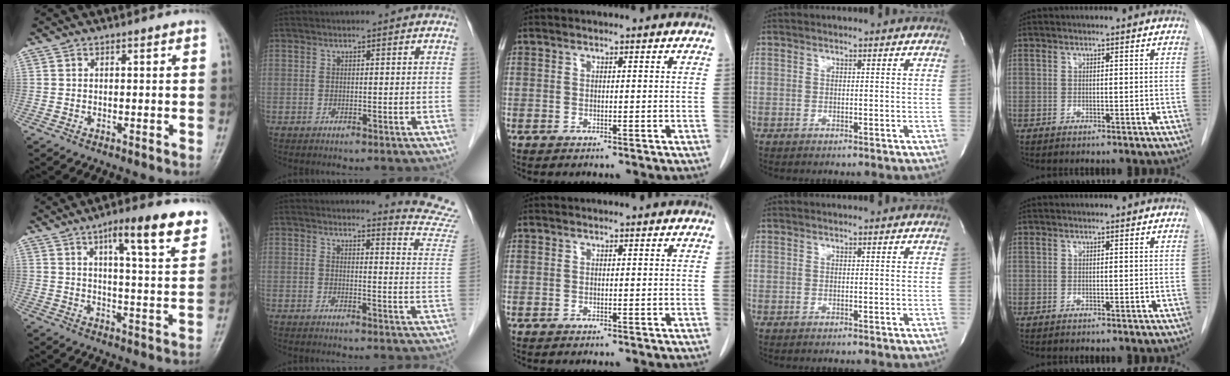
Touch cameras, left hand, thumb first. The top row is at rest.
{"thumb": {"total": 10.6, "force": [6.8, 2.0, 7.9], "torque": [-0.092, -0.037, 0.093]}, "index": {"total": 10.1, "force": [10.0, -1.1, -0.6], "torque": [0.008, -0.121, 0.086]}}